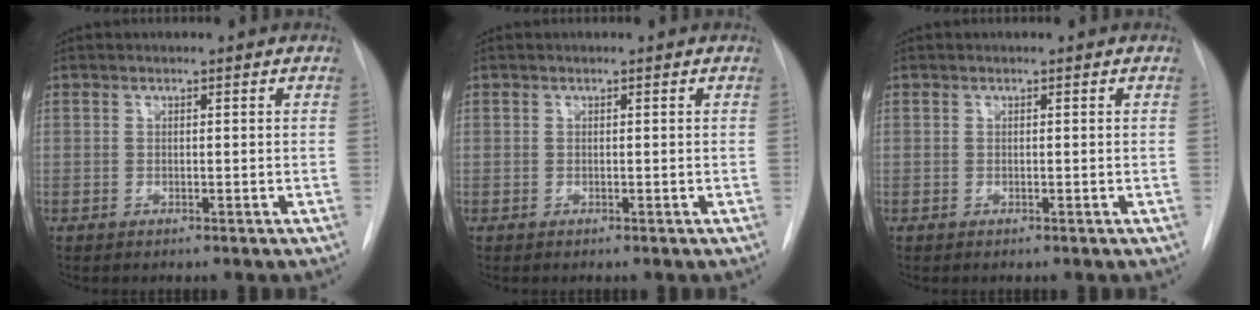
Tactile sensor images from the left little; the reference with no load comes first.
{"total": 0.0}
{"total": 0.0}